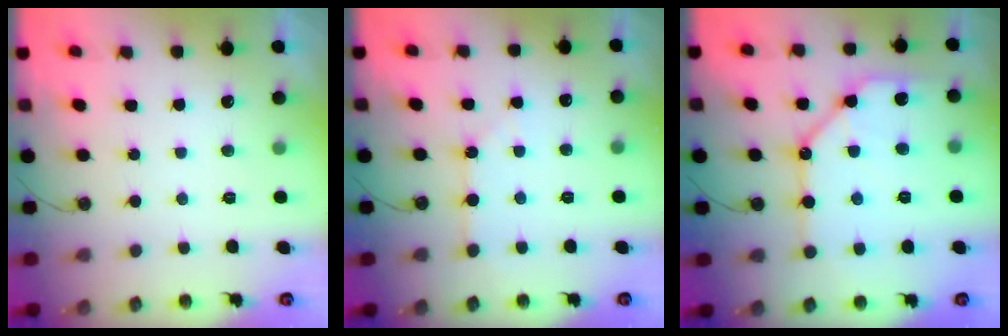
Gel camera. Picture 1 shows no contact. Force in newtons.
{"total": 3.9, "press": 3.9, "slide": 0.6}
{"total": 14.9, "press": 14.8, "slide": 1.3}